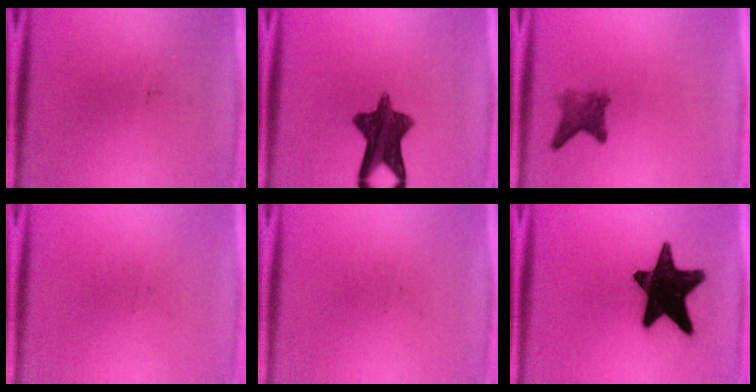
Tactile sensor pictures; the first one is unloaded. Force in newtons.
{"total": 11.2}
{"total": 3.2}
{"total": 0.0}
{"total": 0.0}
{"total": 19.3}